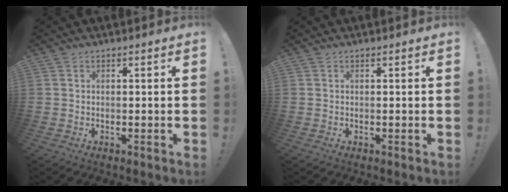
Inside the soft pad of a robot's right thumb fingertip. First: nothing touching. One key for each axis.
{"total": 0.0}